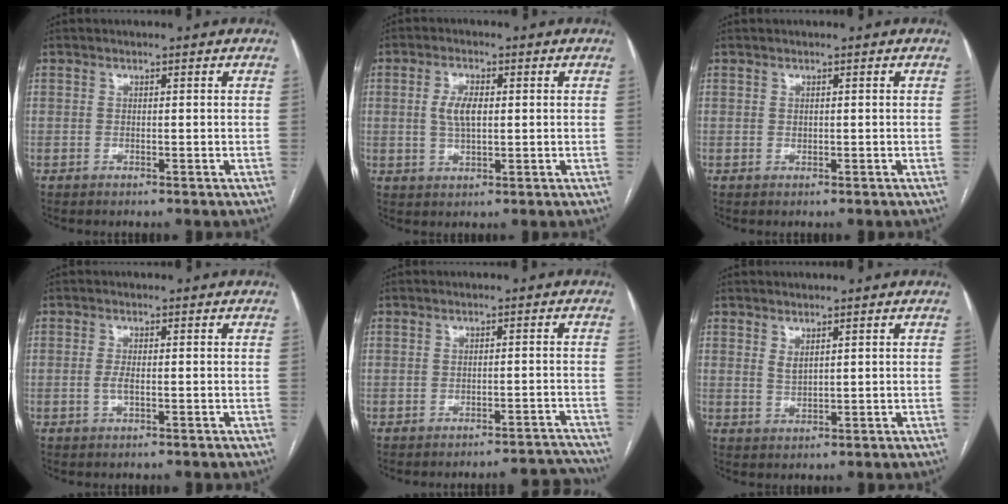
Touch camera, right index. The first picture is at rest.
{"total": 4.4, "force": [0.6, 1.8, 4.0], "torque": [-0.084, 0.005, 0.013]}
{"total": 0.0}
{"total": 1.5, "force": [-0.3, 0.4, 1.4], "torque": [-0.029, 0.000, -0.007]}
{"total": 6.6, "force": [-6.6, 0.0, -0.2], "torque": [0.020, 0.015, -0.073]}
{"total": 1.7, "force": [1.1, 0.6, 1.1], "torque": [-0.023, -0.005, 0.028]}